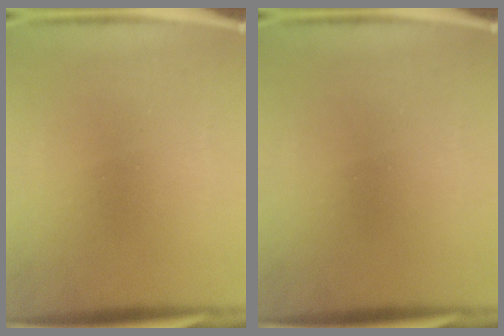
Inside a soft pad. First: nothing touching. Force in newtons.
{"total": 0.0}